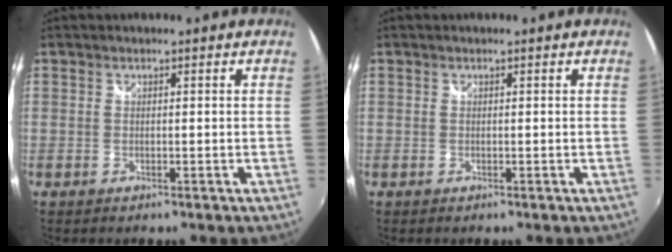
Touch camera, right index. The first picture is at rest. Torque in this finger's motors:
{"motor_torque": [0.05, 0.05, 0.00, 0.00]}